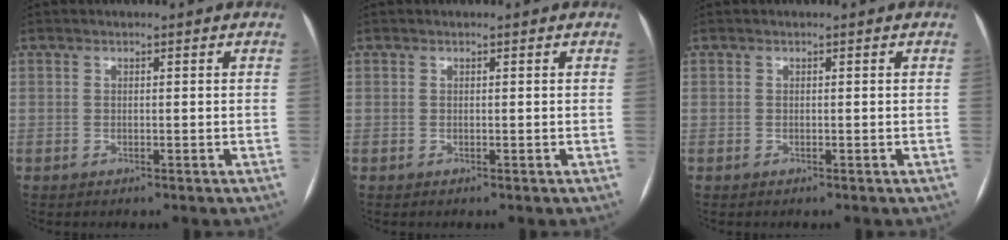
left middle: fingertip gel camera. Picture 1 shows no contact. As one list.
[{"total": 0.0}, {"total": 0.0}]